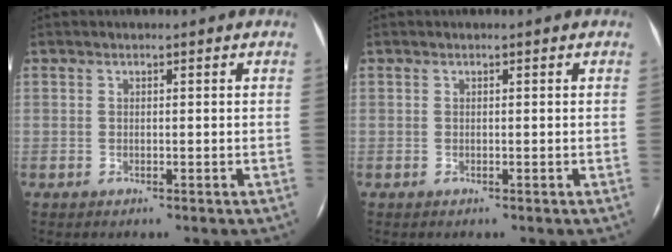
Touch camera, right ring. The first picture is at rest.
{"total": 0.0}